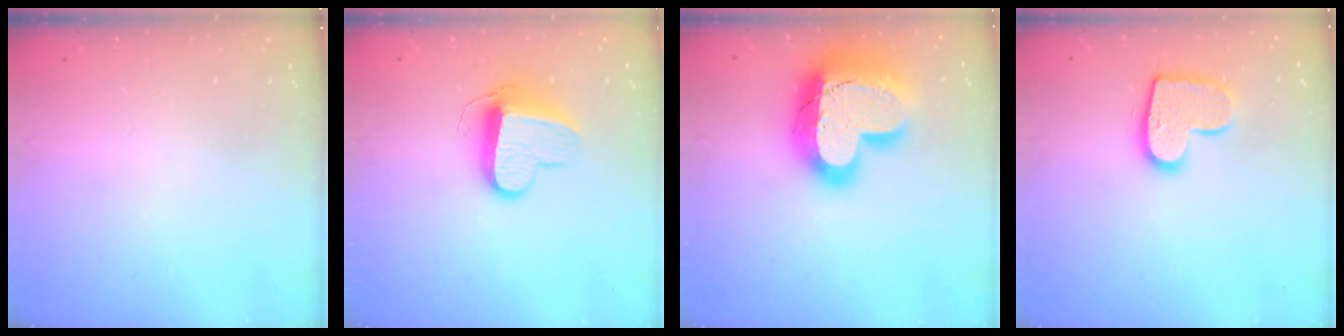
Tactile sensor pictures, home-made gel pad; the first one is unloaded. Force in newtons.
{"total": 10.7, "press": 10.7, "slide": 0.5}
{"total": 25.8, "press": 25.7, "slide": 1.9}
{"total": 13.5, "press": 13.5, "slide": 0.8}